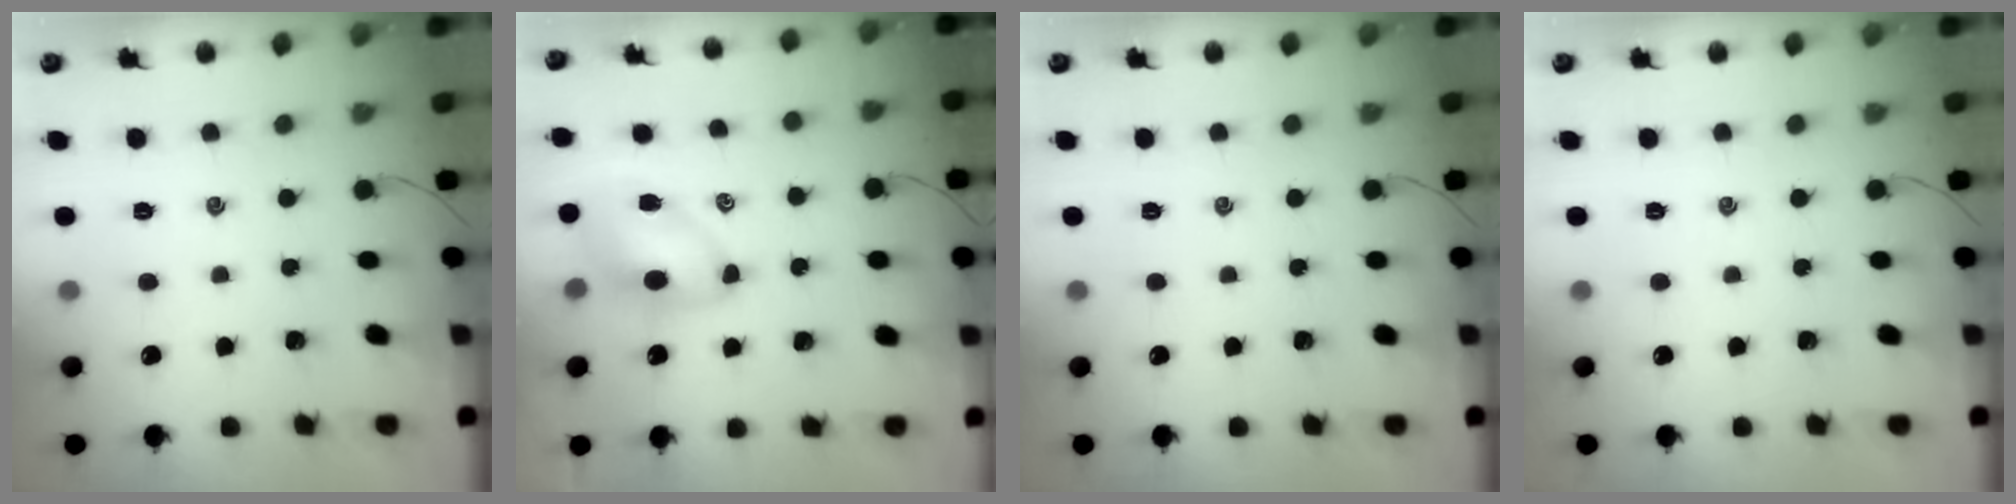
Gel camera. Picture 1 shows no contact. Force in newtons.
{"total": 7.1, "press": 7.0, "slide": 1.1}
{"total": 0.0}
{"total": 0.0}